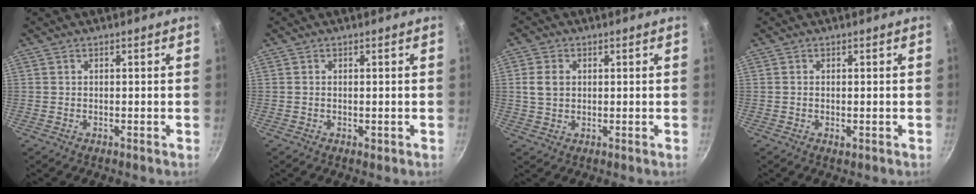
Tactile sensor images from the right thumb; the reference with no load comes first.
{"total": 0.7, "force": [-0.1, 0.3, 0.6], "torque": [-0.007, -0.001, -0.002]}
{"total": 4.8, "force": [0.8, 3.7, 3.0], "torque": [-0.049, 0.003, 0.013]}
{"total": 1.1, "force": [-0.3, 0.5, 1.0], "torque": [-0.016, -0.002, -0.003]}